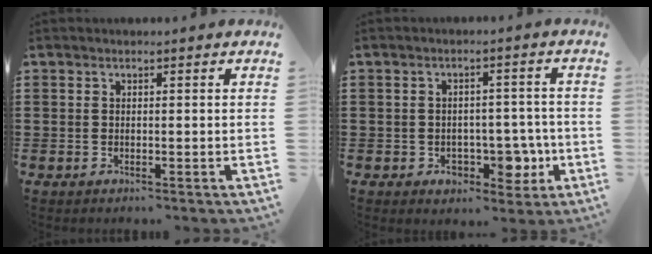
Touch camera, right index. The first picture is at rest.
{"total": 5.6, "force": [-1.7, 4.5, 3.0], "torque": [-0.044, 0.006, -0.029]}